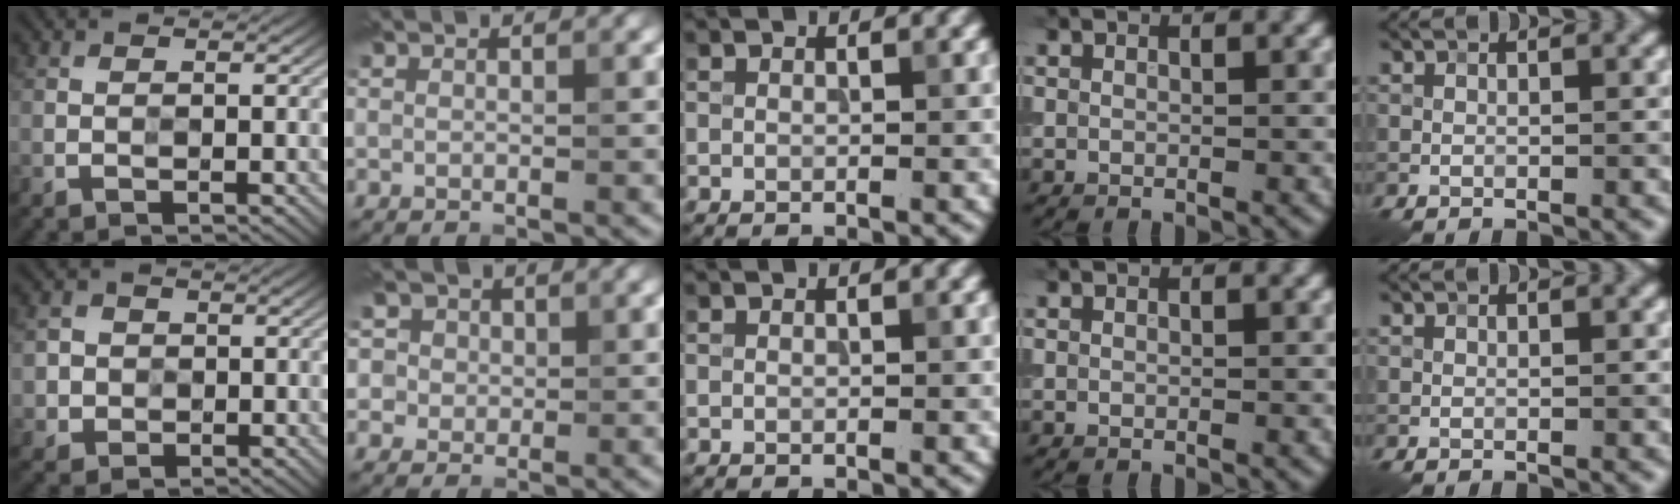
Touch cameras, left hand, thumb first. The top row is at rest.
{"thumb": {"total": 3.5, "force": [-0.1, 3.4, 0.7], "torque": [-0.023, -0.002, -0.014]}, "index": {"total": 6.8, "force": [3.2, 5.3, 2.7], "torque": [-0.045, 0.020, 0.015]}}